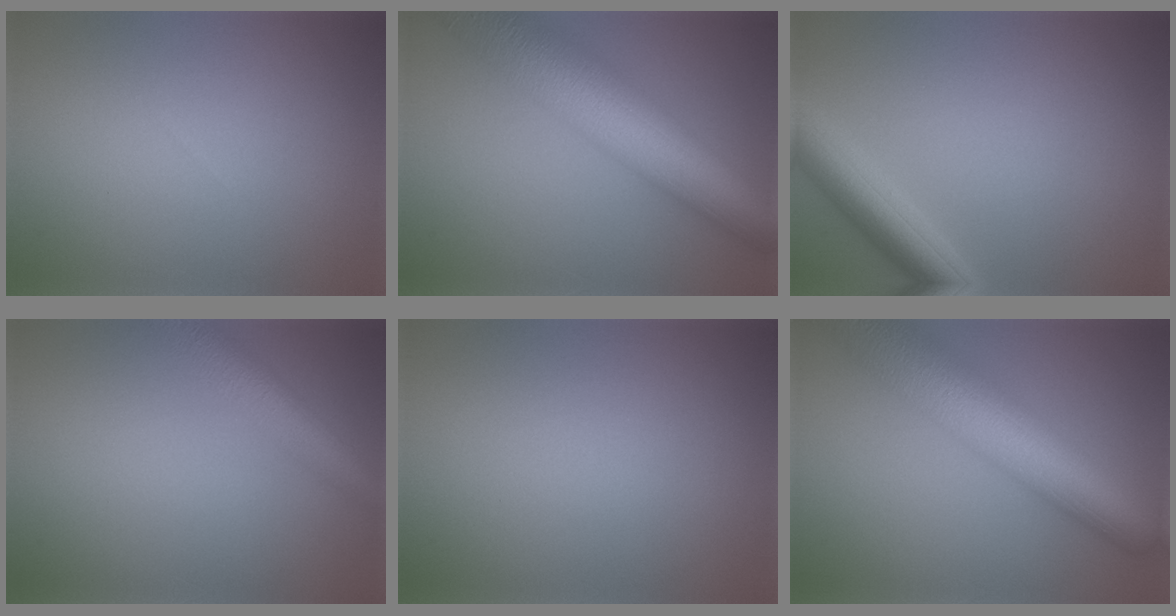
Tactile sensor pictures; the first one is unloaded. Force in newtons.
{"total": 13.0, "press": 13.0, "slide": 0.5}
{"total": 4.8, "press": 4.8, "slide": 0.2}
{"total": 4.7, "press": 4.7, "slide": 0.2}
{"total": 0.0}
{"total": 11.6, "press": 11.6, "slide": 0.5}